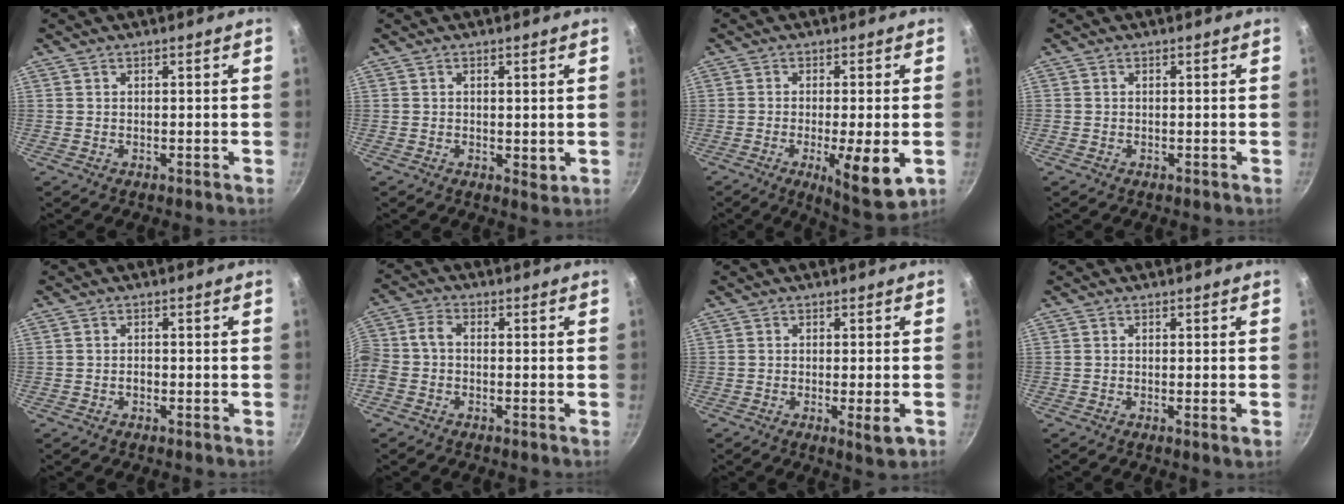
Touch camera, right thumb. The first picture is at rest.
{"total": 2.5, "force": [0.4, 1.5, 1.9], "torque": [-0.025, -0.004, 0.007]}
{"total": 10.2, "force": [-2.8, 2.3, 9.5], "torque": [-0.147, -0.005, -0.036]}
{"total": 0.0}
{"total": 1.1, "force": [-0.5, 0.7, 0.6], "torque": [-0.007, 0.009, -0.008]}
{"total": 5.8, "force": [-2.2, 3.8, 3.8], "torque": [-0.091, 0.029, -0.058]}
{"total": 3.7, "force": [-1.1, 0.6, 3.5], "torque": [-0.063, -0.005, -0.018]}
{"total": 1.3, "force": [-0.3, 0.1, 1.3], "torque": [-0.024, -0.004, -0.009]}